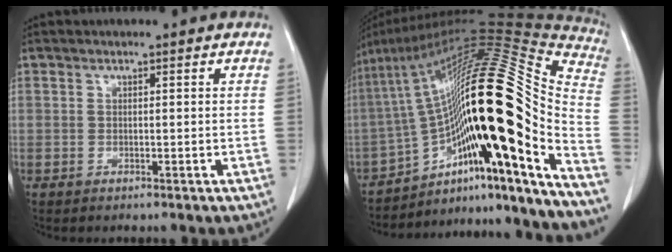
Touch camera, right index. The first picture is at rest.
{"total": 33.3, "force": [-13.7, 4.6, 30.1], "torque": [-0.441, 0.029, -0.218]}